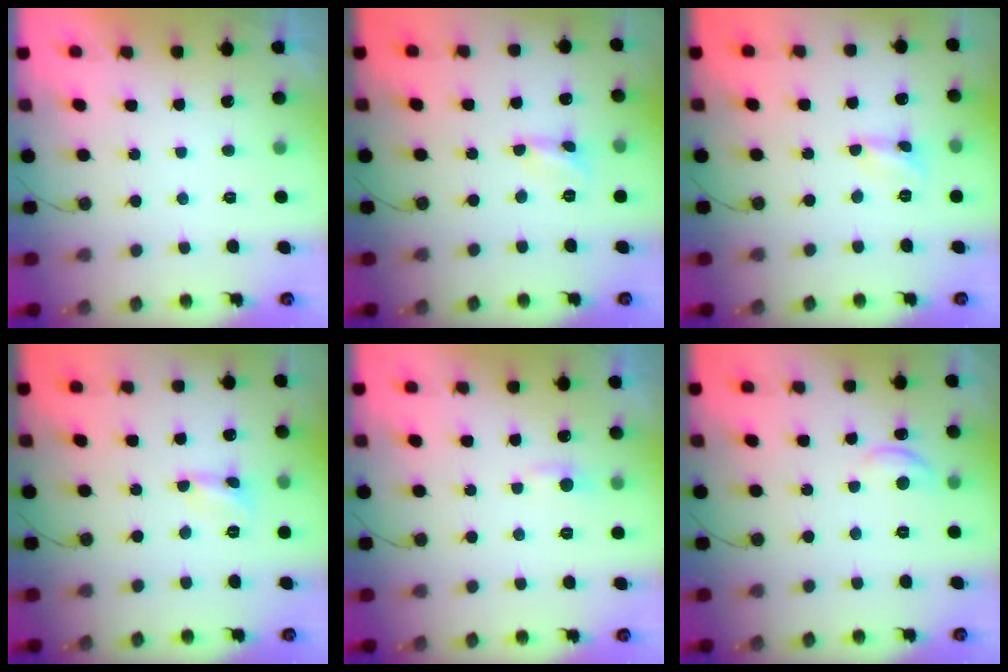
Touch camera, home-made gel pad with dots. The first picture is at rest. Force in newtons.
{"total": 1.6, "press": 1.6, "slide": 0.1}
{"total": 1.6, "press": 1.6, "slide": 0.1}
{"total": 1.6, "press": 1.6, "slide": 0.1}
{"total": 4.4, "press": 4.3, "slide": 0.5}
{"total": 7.5, "press": 7.5, "slide": 0.7}